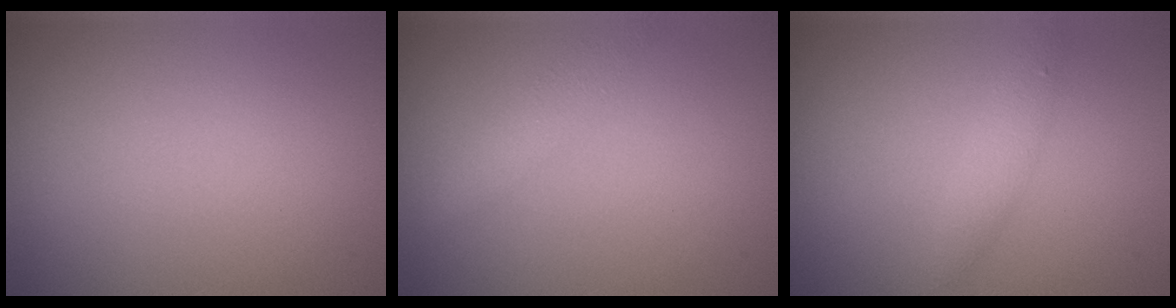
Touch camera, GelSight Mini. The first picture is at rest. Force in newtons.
{"total": 1.6, "press": 1.6, "slide": 0.1}
{"total": 1.6, "press": 1.6, "slide": 0.1}